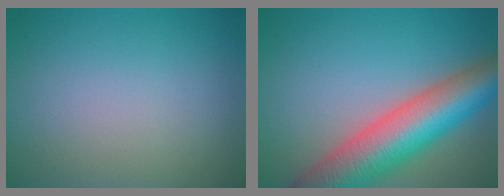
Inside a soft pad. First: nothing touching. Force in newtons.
{"total": 10.9, "press": 10.9, "slide": 0.5}